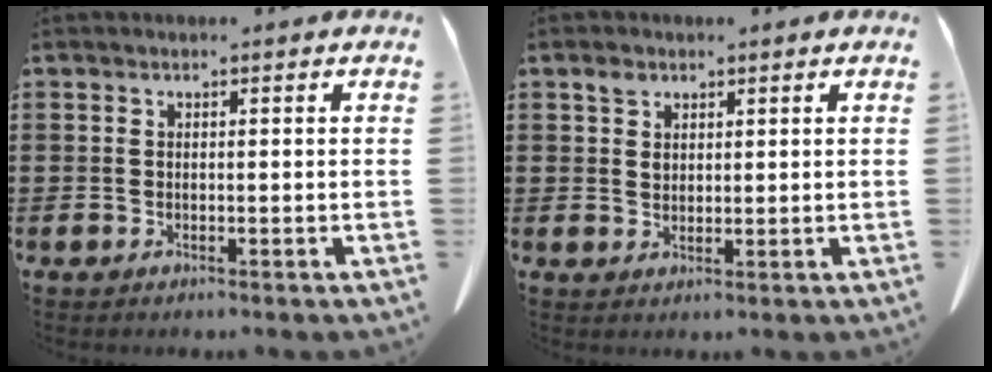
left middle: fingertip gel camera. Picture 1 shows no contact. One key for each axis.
{"total": 2.2, "fx": 1.5, "fy": 1.4, "fz": 0.7, "tx": -0.010, "ty": -0.002, "tz": 0.028}